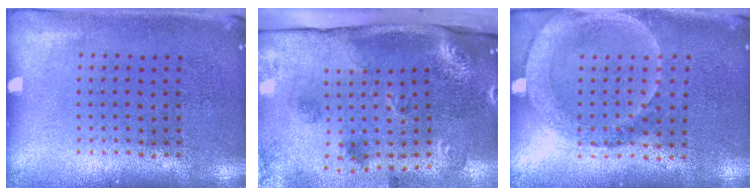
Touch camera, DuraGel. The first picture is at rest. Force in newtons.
{"total": 3.1, "press": 2.0, "slide": 2.4}
{"total": 1.9, "press": 1.6, "slide": 0.9}